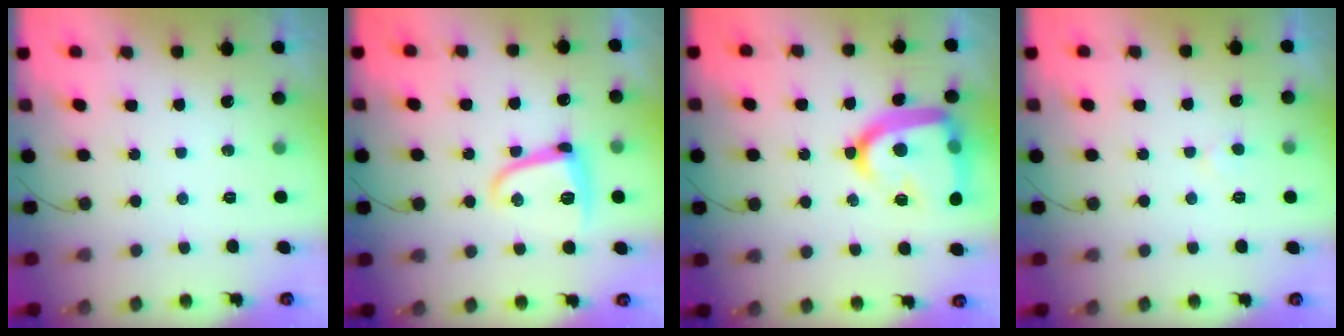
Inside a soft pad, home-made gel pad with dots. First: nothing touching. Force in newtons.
{"total": 9.9, "press": 9.9, "slide": 0.9}
{"total": 19.8, "press": 19.7, "slide": 1.4}
{"total": 3.7, "press": 3.7, "slide": 0.4}